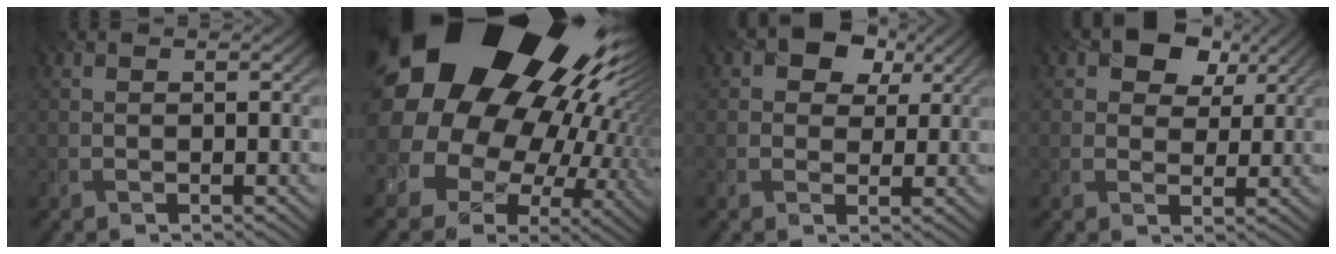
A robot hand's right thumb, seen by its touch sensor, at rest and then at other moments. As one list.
[{"total": 25.2, "force": [8.7, 19.2, 13.8], "torque": [-0.267, -0.020, 0.137]}, {"total": 6.1, "force": [2.4, 4.9, 2.8], "torque": [-0.047, 0.019, 0.011]}, {"total": 6.7, "force": [3.2, 4.9, 3.3], "torque": [-0.065, 0.012, 0.035]}]